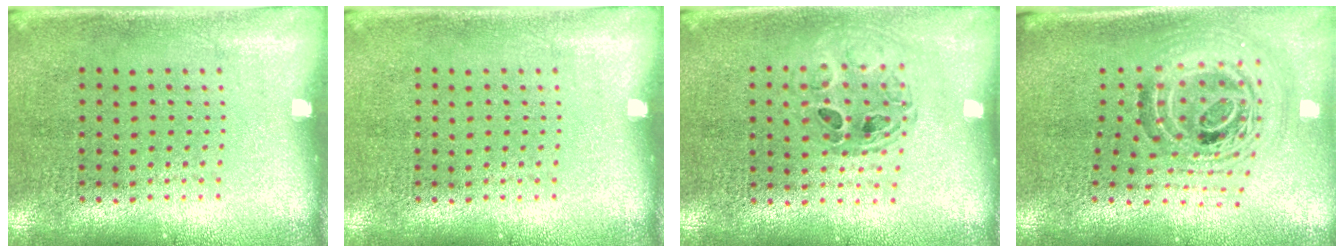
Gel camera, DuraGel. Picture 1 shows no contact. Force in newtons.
{"total": 0.0}
{"total": 0.8, "press": 0.8, "slide": 0.0}
{"total": 1.8, "press": 1.5, "slide": 1.0}